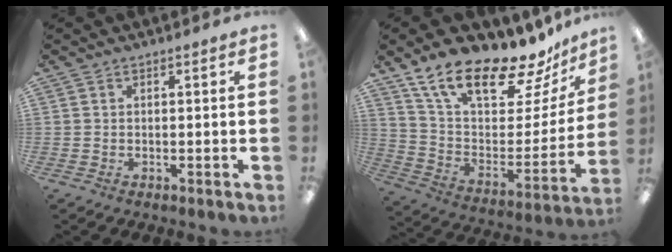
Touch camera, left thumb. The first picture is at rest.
{"total": 21.0, "force": [16.9, 6.6, 10.6], "torque": [-0.185, -0.123, 0.293]}